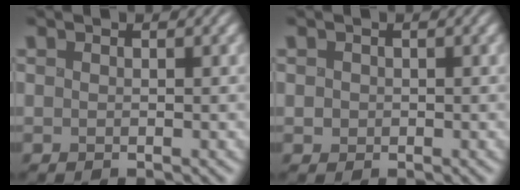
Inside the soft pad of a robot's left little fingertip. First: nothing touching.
{"total": 0.7, "force": [-0.1, 0.7, 0.1], "torque": [0.001, 0.000, 0.001]}